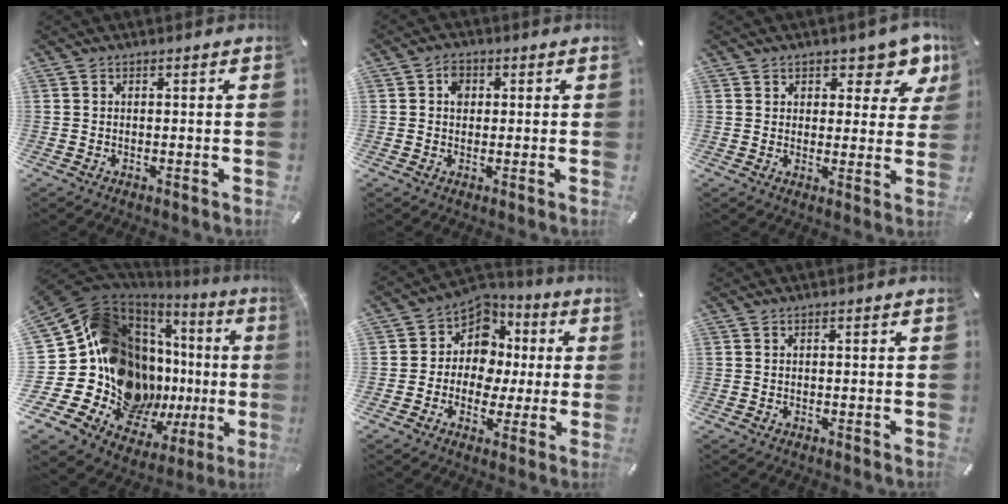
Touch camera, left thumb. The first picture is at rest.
{"total": 3.2, "force": [0.5, 2.7, 1.7], "torque": [-0.020, 0.001, 0.002]}
{"total": 7.7, "force": [5.1, 4.7, 3.3], "torque": [-0.028, -0.036, 0.085]}
{"total": 25.3, "force": [0.4, 17.4, 18.3], "torque": [-0.293, -0.083, 0.064]}
{"total": 9.9, "force": [0.4, 9.2, 3.4], "torque": [-0.065, -0.005, 0.015]}
{"total": 0.0}